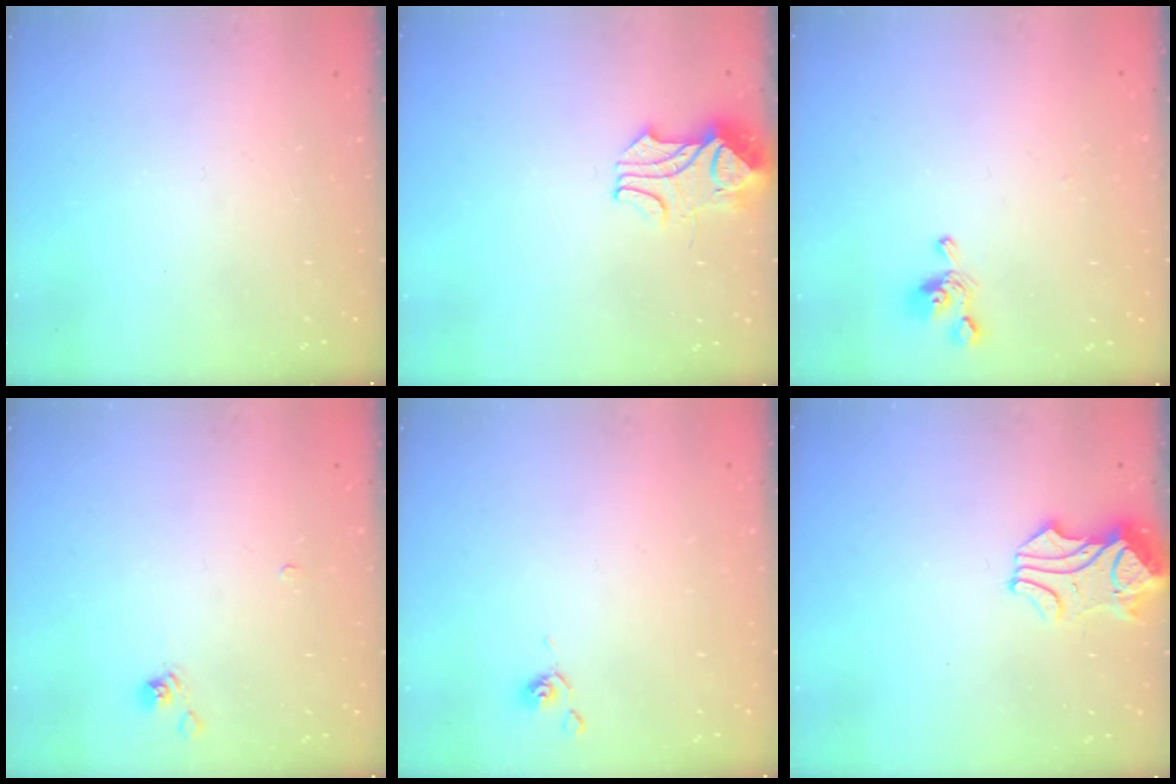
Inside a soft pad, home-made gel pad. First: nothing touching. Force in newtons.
{"total": 2.1, "press": 1.9, "slide": 0.8}
{"total": 1.7, "press": 1.6, "slide": 0.6}
{"total": 2.4, "press": 2.3, "slide": 0.8}
{"total": 2.6, "press": 2.6, "slide": 0.4}
{"total": 1.2, "press": 0.1, "slide": 1.2}